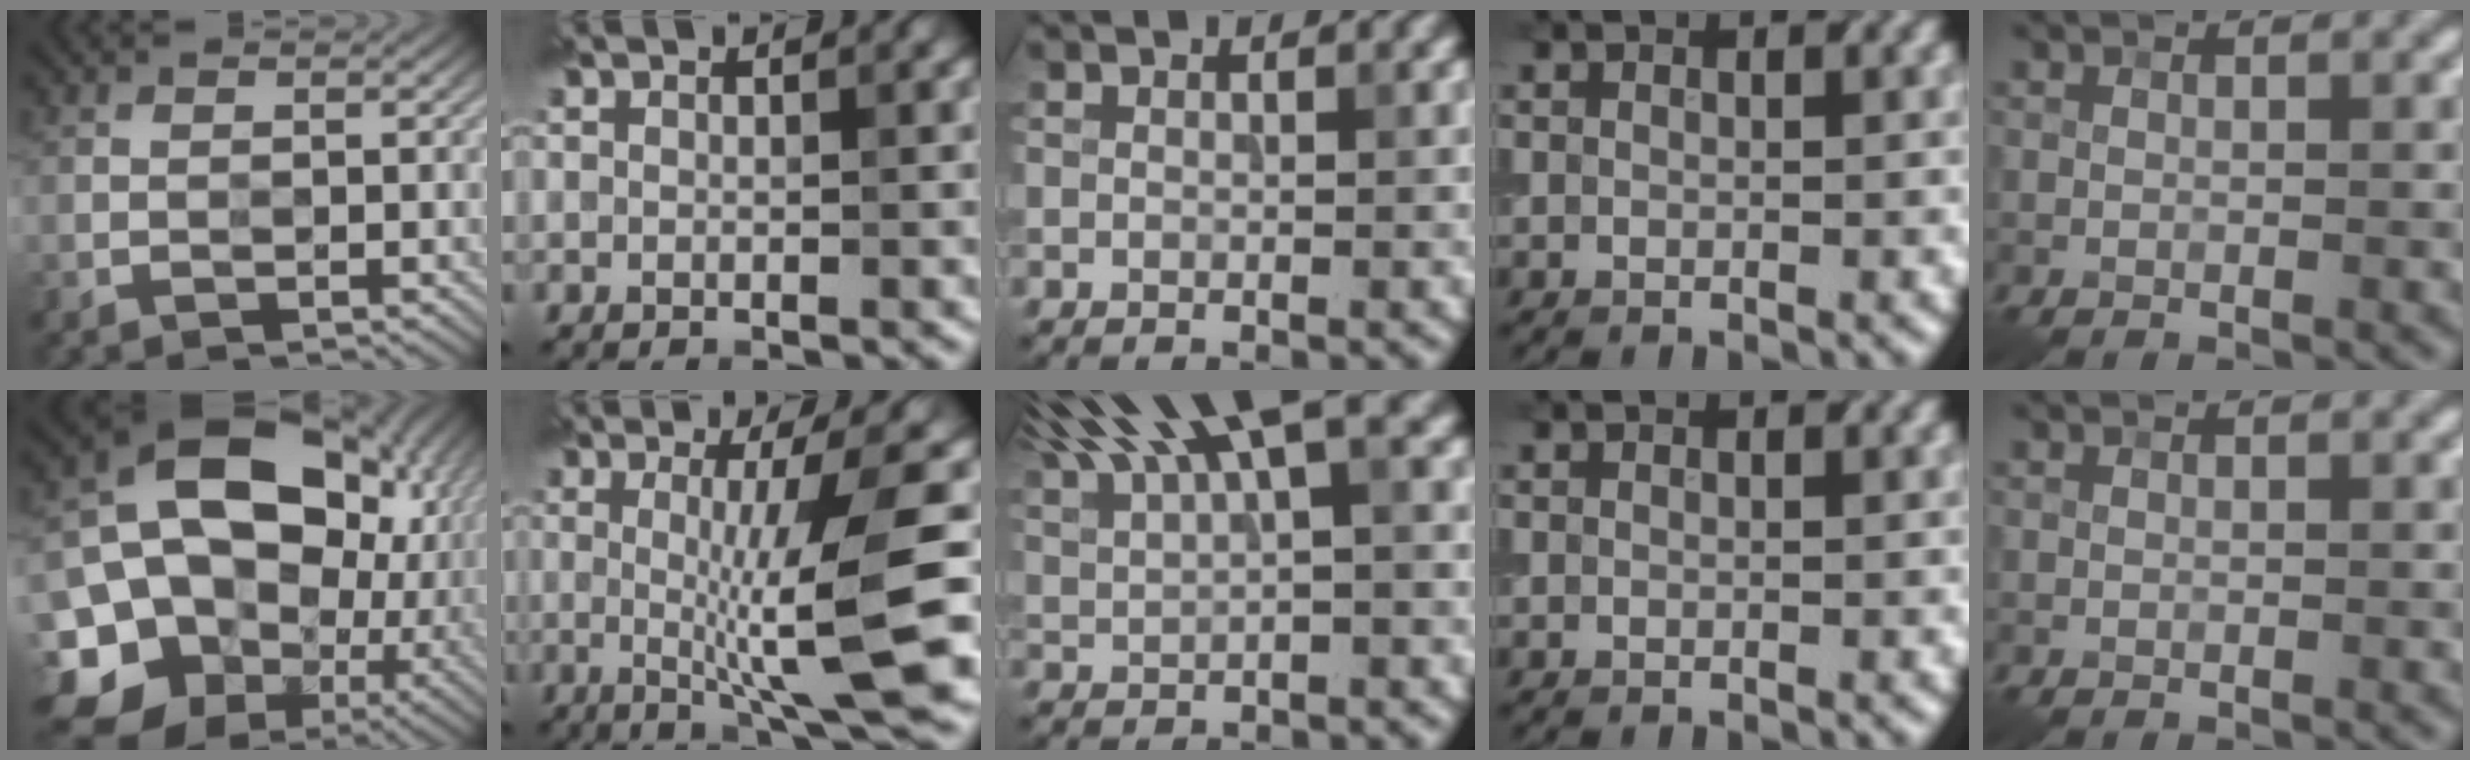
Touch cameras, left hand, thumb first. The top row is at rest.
{"thumb": {"total": 20.0, "force": [-1.3, 15.6, 12.4], "torque": [-0.279, -0.038, 0.004]}, "index": {"total": 8.9, "force": [-0.3, 1.2, 8.8], "torque": [-0.126, -0.011, 0.002]}, "middle": {"total": 9.2, "force": [5.4, 2.4, 7.0], "torque": [-0.127, 0.026, 0.099]}}